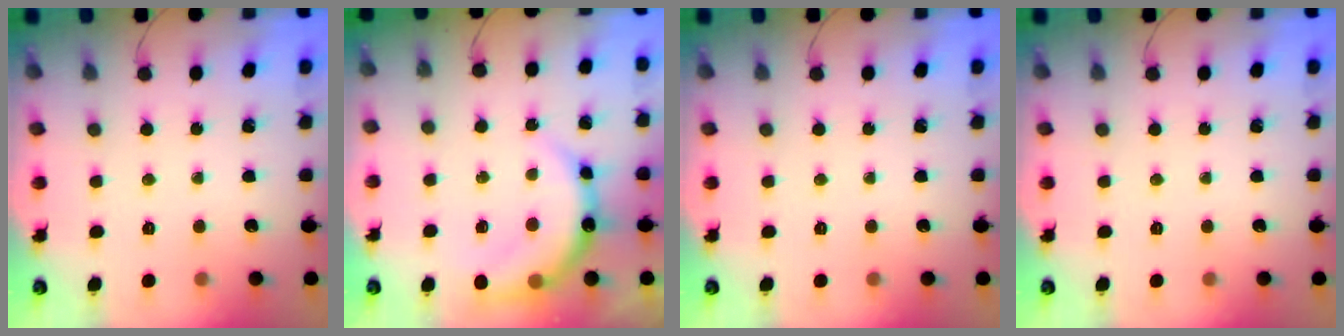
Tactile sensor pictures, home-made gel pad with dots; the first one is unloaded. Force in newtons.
{"total": 10.9, "press": 10.8, "slide": 1.5}
{"total": 0.0}
{"total": 0.0}